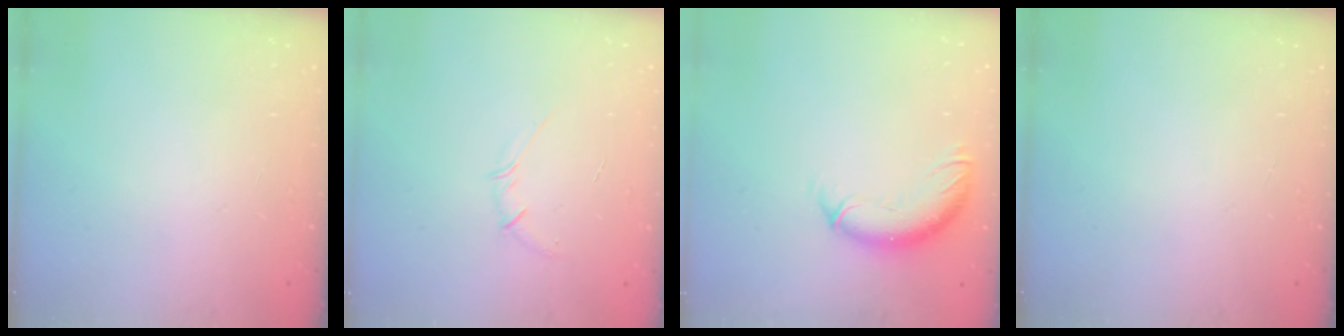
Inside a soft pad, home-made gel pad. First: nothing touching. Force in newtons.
{"total": 3.6, "press": 3.4, "slide": 1.2}
{"total": 10.3, "press": 10.2, "slide": 1.4}
{"total": 0.0}